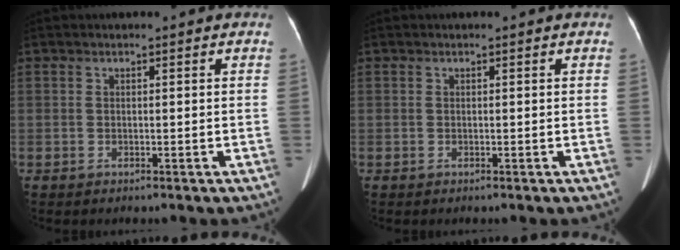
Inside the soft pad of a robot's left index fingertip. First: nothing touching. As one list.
[{"total": 0.0}]